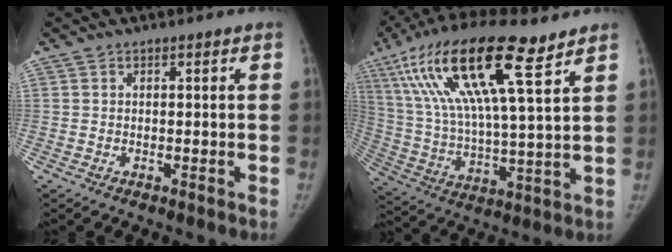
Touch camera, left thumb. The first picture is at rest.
{"total": 23.3, "force": [12.3, 5.4, 19.1], "torque": [-0.377, -0.019, 0.223]}